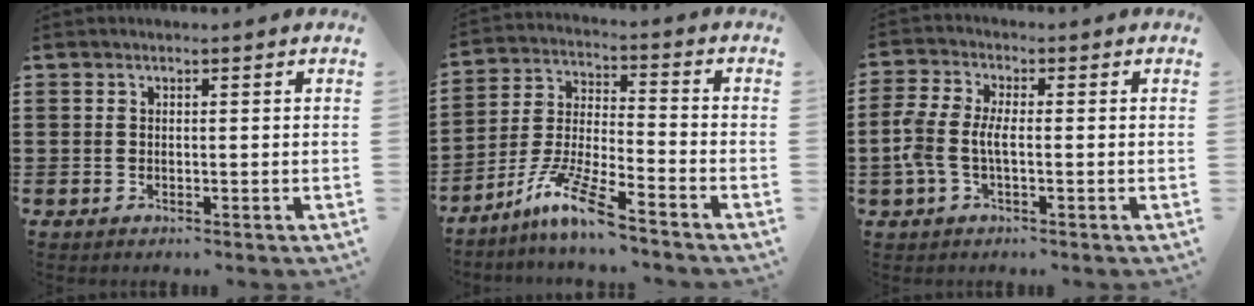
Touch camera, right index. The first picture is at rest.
{"total": 9.8, "force": [-7.4, 0.6, 6.3], "torque": [-0.136, -0.003, -0.146]}
{"total": 4.8, "force": [-1.1, 2.1, 4.1], "torque": [-0.107, -0.007, -0.030]}